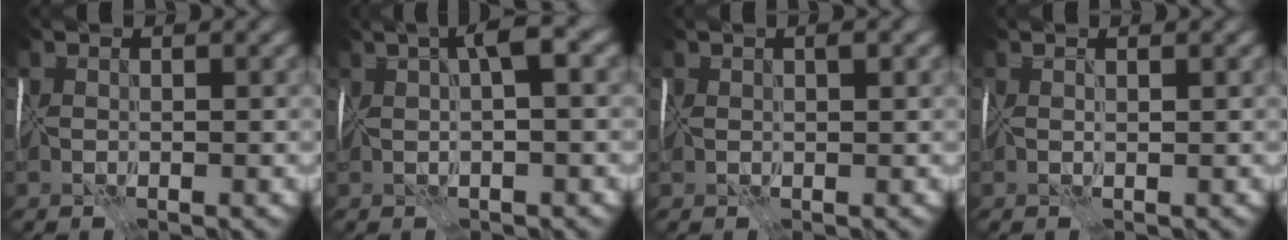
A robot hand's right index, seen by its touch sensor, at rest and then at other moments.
{"total": 3.8, "force": [2.2, 0.1, 3.1], "torque": [-0.049, 0.024, 0.033]}
{"total": 1.4, "force": [1.0, 0.5, 0.8], "torque": [-0.011, 0.005, 0.021]}
{"total": 1.1, "force": [0.9, -0.6, -0.4], "torque": [0.012, 0.003, 0.019]}